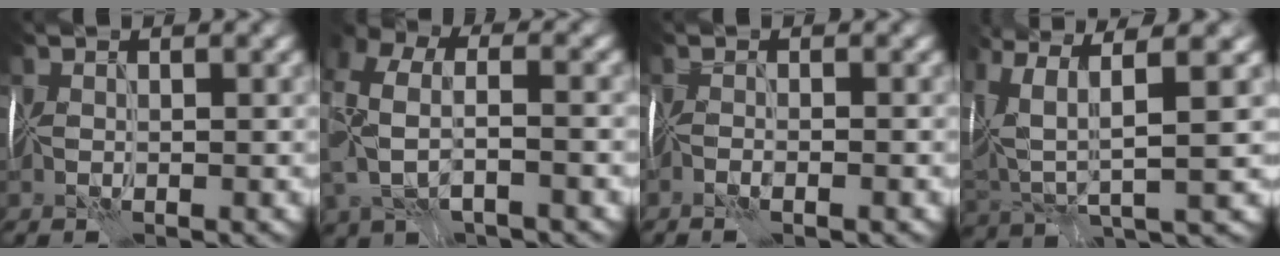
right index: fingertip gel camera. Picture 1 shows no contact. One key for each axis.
{"total": 6.5, "fx": -0.4, "fy": 3.8, "fz": 5.2, "tx": -0.120, "ty": 0.007, "tz": -0.019}
{"total": 1.4, "fx": -0.9, "fy": 0.0, "fz": 1.1, "tx": -0.027, "ty": 0.010, "tz": -0.015}
{"total": 7.8, "fx": 3.3, "fy": 2.4, "fz": 6.6, "tx": -0.143, "ty": 0.009, "tz": 0.057}